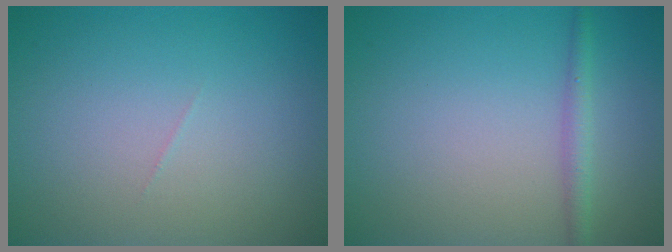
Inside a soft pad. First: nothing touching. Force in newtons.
{"total": 1.6, "press": 1.6, "slide": 0.1}